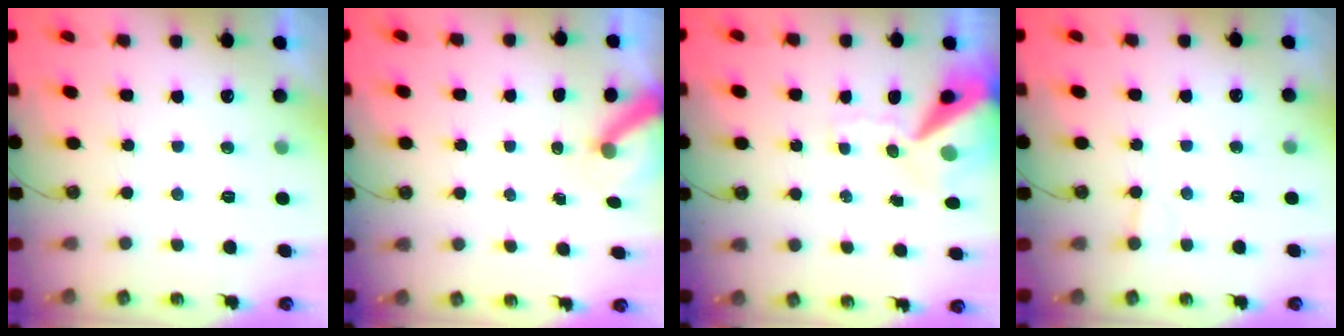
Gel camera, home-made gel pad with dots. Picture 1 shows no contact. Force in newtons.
{"total": 5.3, "press": 5.3, "slide": 0.8}
{"total": 13.8, "press": 13.6, "slide": 2.0}
{"total": 2.8, "press": 2.8, "slide": 0.2}